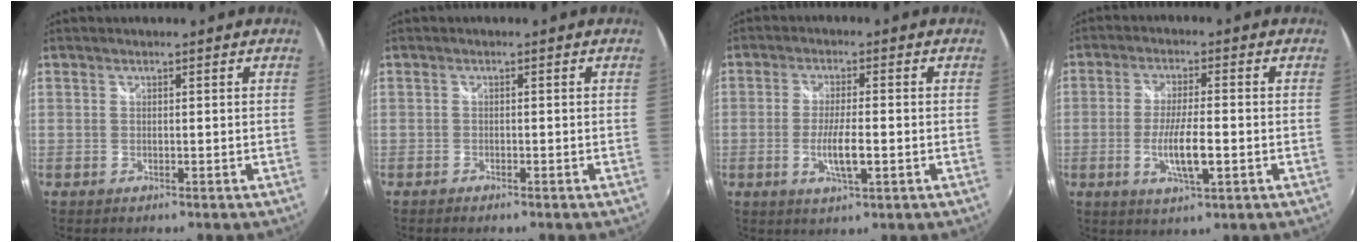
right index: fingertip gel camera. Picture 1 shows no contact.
{"total": 1.3, "force": [-1.1, 0.4, 0.5], "torque": [-0.015, -0.004, -0.021]}
{"total": 5.8, "force": [-1.6, 0.9, 5.5], "torque": [-0.107, -0.008, -0.027]}
{"total": 7.5, "force": [-2.0, 1.3, 7.1], "torque": [-0.137, -0.009, -0.035]}